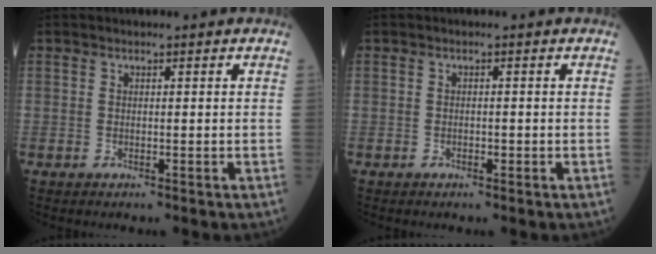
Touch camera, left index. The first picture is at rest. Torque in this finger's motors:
{"motor_torque": [-0.32, -0.01, -0.08, -0.01]}